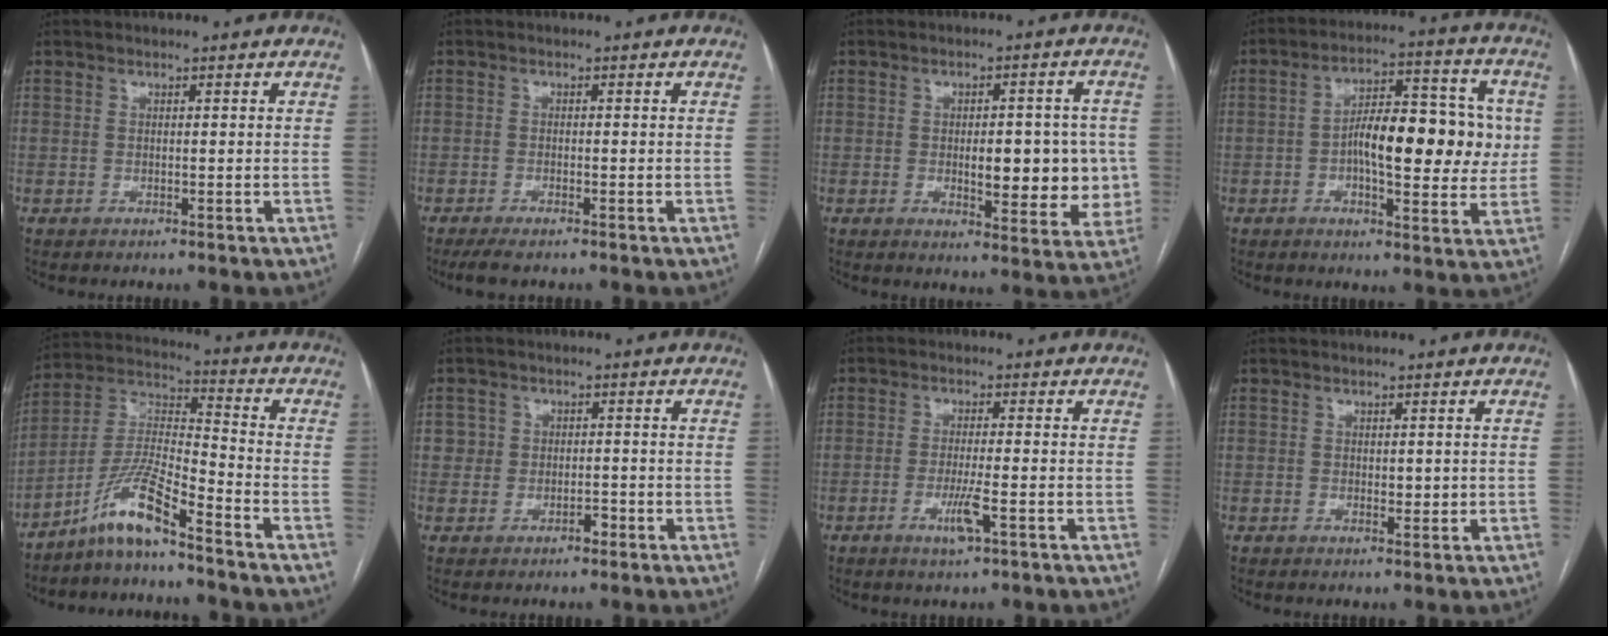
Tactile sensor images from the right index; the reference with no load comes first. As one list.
[{"total": 3.5, "force": [-2.8, 0.6, 2.1], "torque": [-0.039, -0.008, -0.046]}, {"total": 10.7, "force": [-0.7, 4.4, 9.7], "torque": [-0.110, 0.007, 0.003]}, {"total": 14.3, "force": [-0.1, 5.3, 13.2], "torque": [-0.201, 0.031, -0.003]}, {"total": 10.0, "force": [-7.4, 0.3, 6.7], "torque": [-0.149, 0.001, -0.147]}, {"total": 2.6, "force": [-0.6, 2.4, 0.8], "torque": [0.006, 0.012, -0.008]}, {"total": 4.1, "force": [-1.7, 0.0, 3.7], "torque": [-0.069, -0.008, -0.030]}, {"total": 1.3, "force": [0.3, 0.8, 1.0], "torque": [-0.007, 0.000, 0.007]}]